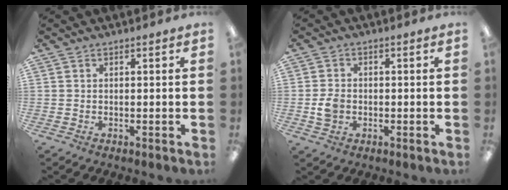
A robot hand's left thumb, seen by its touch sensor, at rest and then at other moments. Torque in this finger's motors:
{"motor_torque": [-0.43, 0.50, 0.14, -0.25, 0.02]}